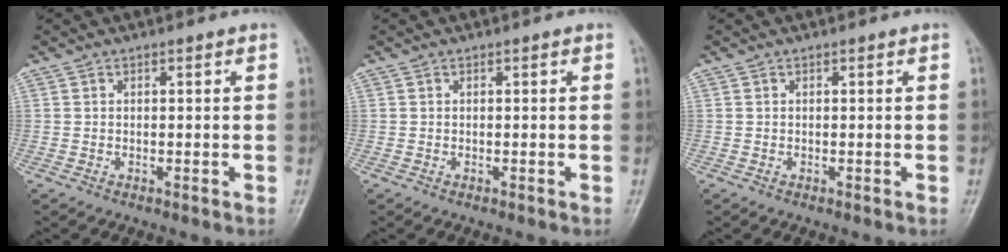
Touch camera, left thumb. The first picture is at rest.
{"total": 0.0}
{"total": 0.0}